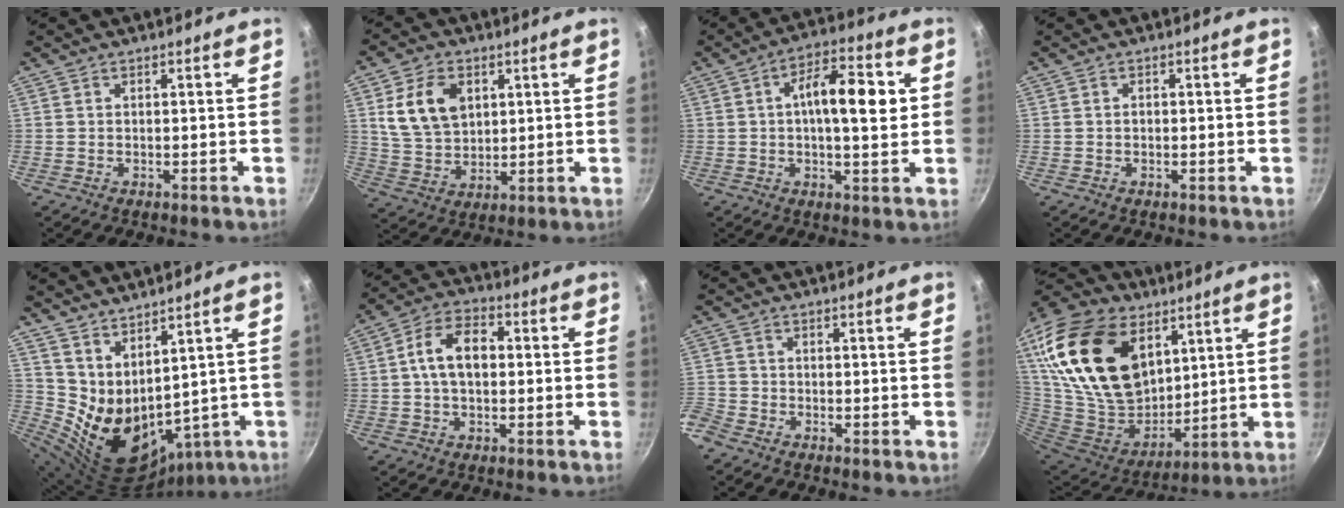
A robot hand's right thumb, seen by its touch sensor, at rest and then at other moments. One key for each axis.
{"total": 11.3, "fx": 3.5, "fy": 7.9, "fz": 7.2, "tx": -0.114, "ty": -0.012, "tz": 0.070}
{"total": 11.8, "fx": 1.6, "fy": 4.7, "fz": 10.6, "tx": -0.142, "ty": 0.013, "tz": 0.012}
{"total": 1.0, "fx": -0.1, "fy": 0.7, "fz": 0.6, "tx": -0.010, "ty": 0.004, "tz": -0.002}
{"total": 13.1, "fx": 5.8, "fy": 7.6, "fz": 9.0, "tx": -0.144, "ty": -0.058, "tz": 0.133}
{"total": 9.9, "fx": 0.6, "fy": 6.3, "fz": 7.6, "tx": -0.113, "ty": 0.029, "tz": -0.003}
{"total": 4.5, "fx": -3.1, "fy": 2.6, "fz": 2.0, "tx": -0.062, "ty": 0.007, "tz": -0.075}
{"total": 31.3, "fx": 13.8, "fy": 20.1, "fz": 19.8, "tx": -0.369, "ty": -0.049, "tz": 0.250}